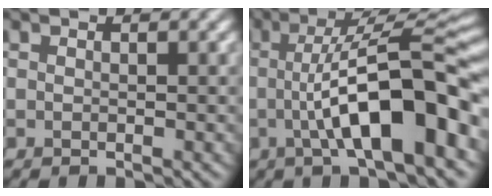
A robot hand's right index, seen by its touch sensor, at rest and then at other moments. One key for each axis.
{"total": 11.4, "fx": -1.4, "fy": 2.7, "fz": 11.0, "tx": -0.150, "ty": 0.015, "tz": -0.026}